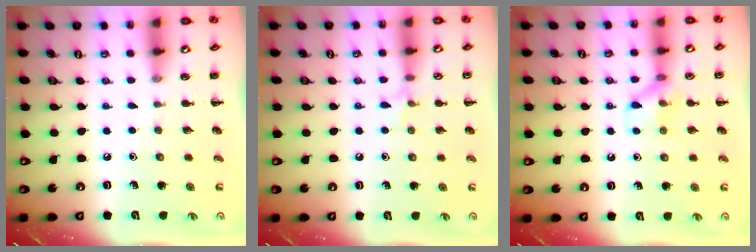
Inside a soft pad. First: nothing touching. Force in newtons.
{"total": 4.8, "press": 4.5, "slide": 1.6}
{"total": 7.2, "press": 7.2, "slide": 0.6}